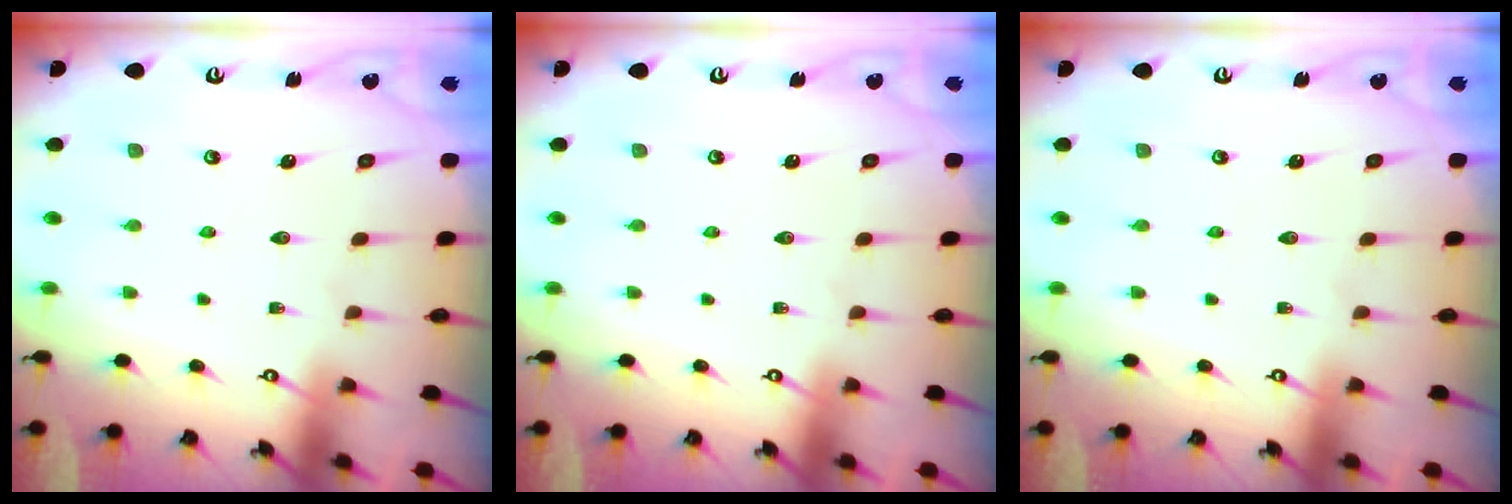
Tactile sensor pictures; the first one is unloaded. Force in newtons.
{"total": 0.0}
{"total": 0.0}